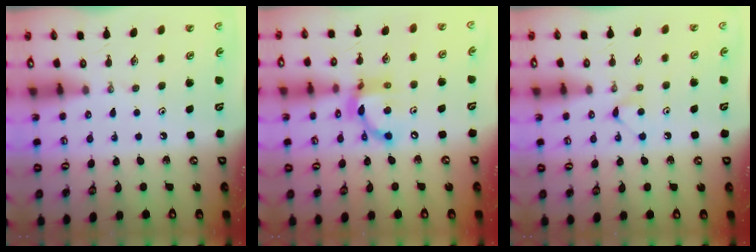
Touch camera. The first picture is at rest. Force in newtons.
{"total": 12.4, "press": 12.4, "slide": 0.5}
{"total": 5.2, "press": 5.2, "slide": 0.4}